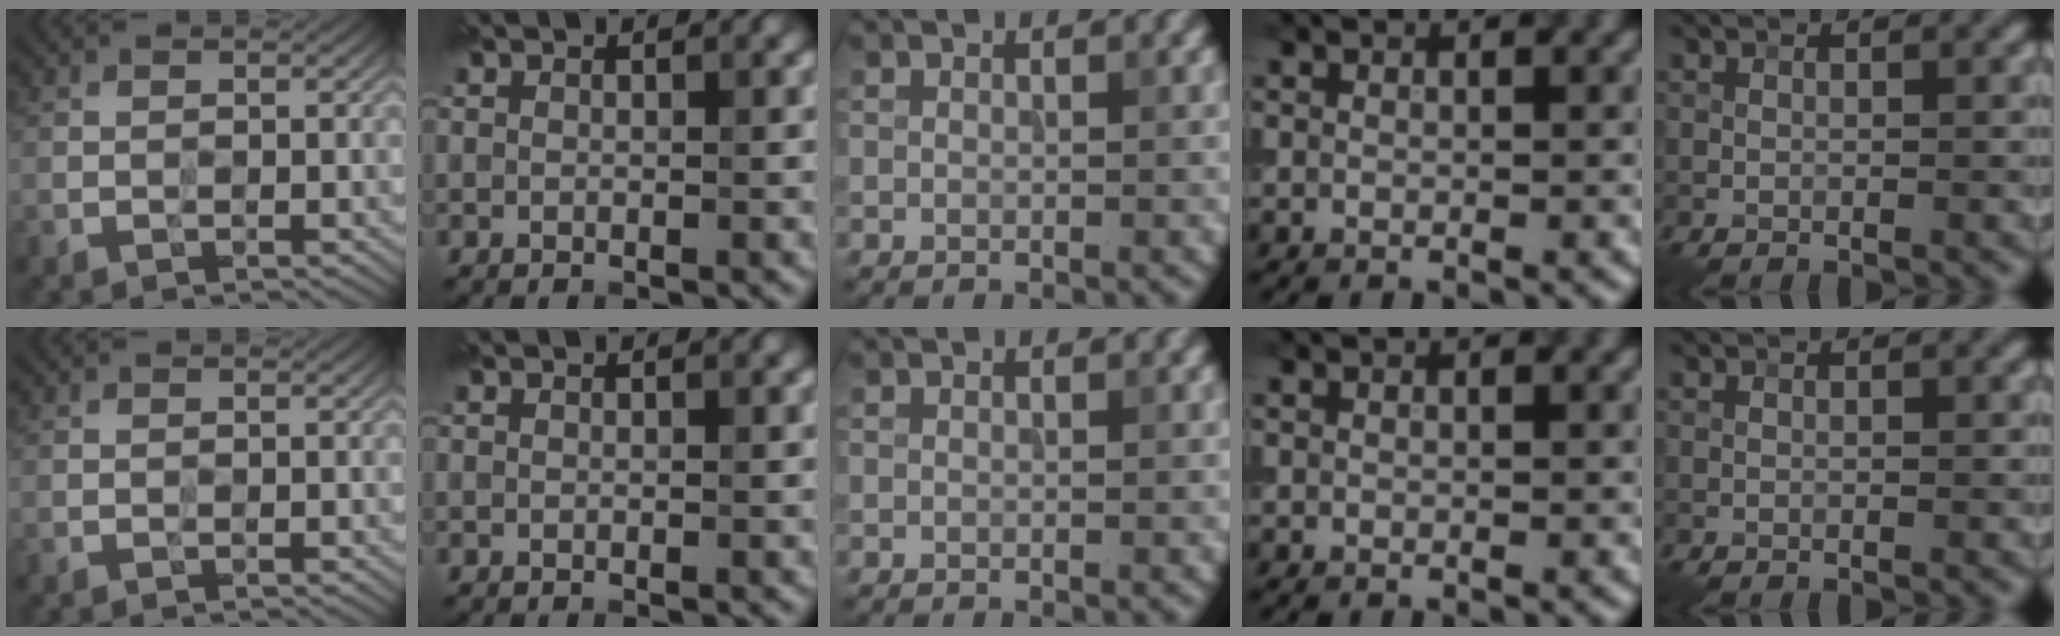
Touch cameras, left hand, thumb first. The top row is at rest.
{}